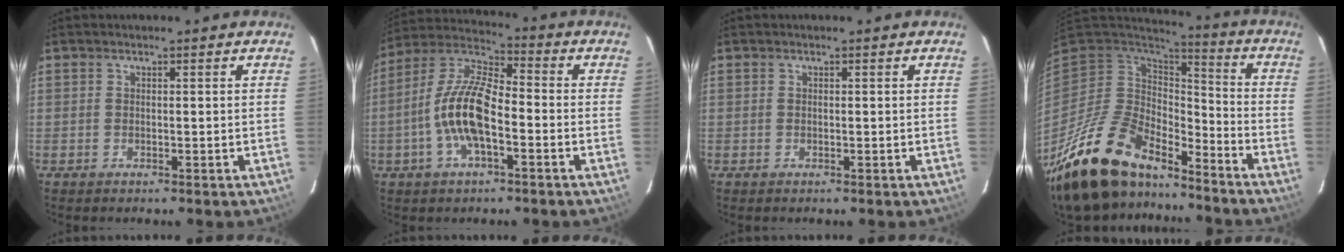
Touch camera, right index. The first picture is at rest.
{"total": 12.8, "force": [-3.7, 4.7, 11.3], "torque": [-0.234, 0.006, -0.073]}
{"total": 0.0}
{"total": 24.1, "force": [-17.8, 9.4, 13.3], "torque": [-0.267, -0.033, -0.309]}